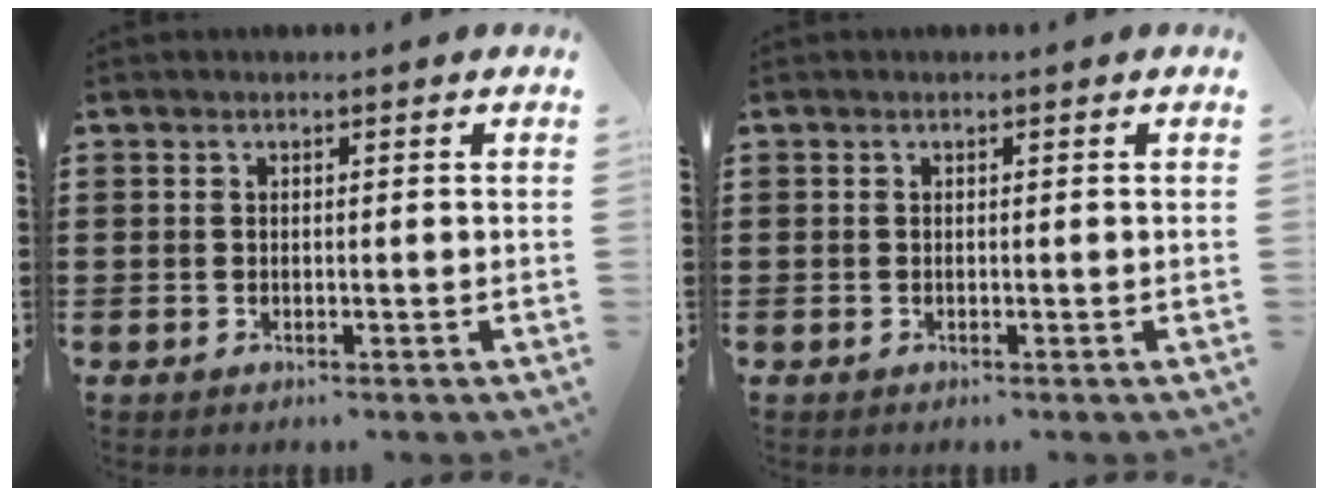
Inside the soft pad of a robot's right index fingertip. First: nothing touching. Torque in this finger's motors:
{"motor_torque": [0.78, 0.30, -0.02, 0.01]}